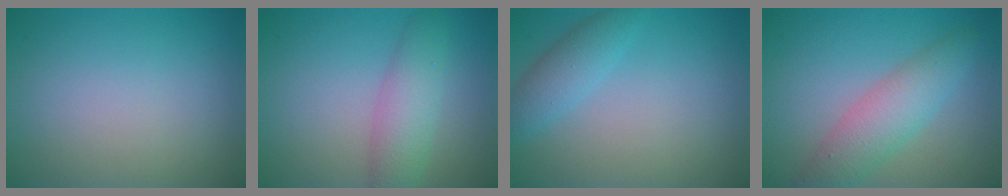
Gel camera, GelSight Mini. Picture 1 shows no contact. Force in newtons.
{"total": 3.8, "press": 3.8, "slide": 0.0}
{"total": 2.7, "press": 2.7, "slide": 0.1}
{"total": 4.6, "press": 4.6, "slide": 0.0}